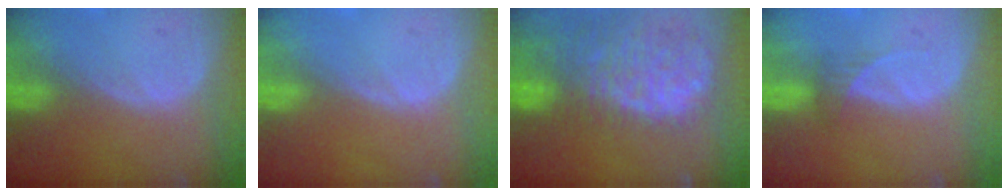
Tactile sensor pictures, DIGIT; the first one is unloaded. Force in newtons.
{"total": 0.0}
{"total": 13.8, "press": 11.2, "slide": 8.0}
{"total": 1.8, "press": 1.6, "slide": 0.8}